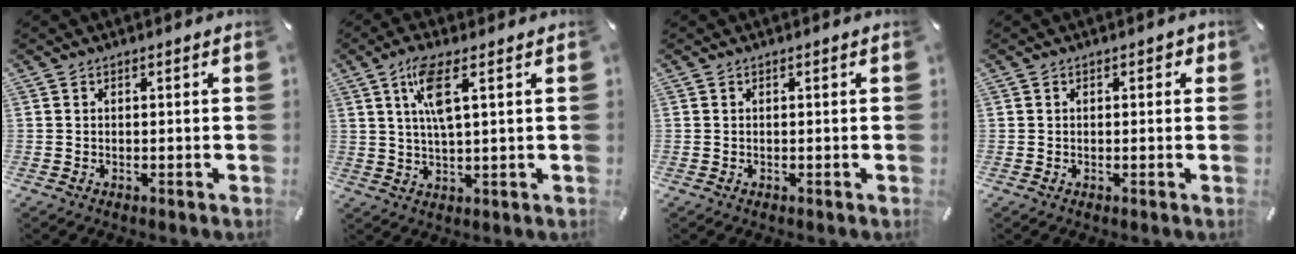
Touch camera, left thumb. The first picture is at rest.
{"total": 7.7, "force": [3.0, 1.9, 6.9], "torque": [-0.141, 0.003, 0.051]}
{"total": 0.0}
{"total": 1.1, "force": [0.1, 0.8, 0.7], "torque": [-0.013, 0.007, 0.001]}